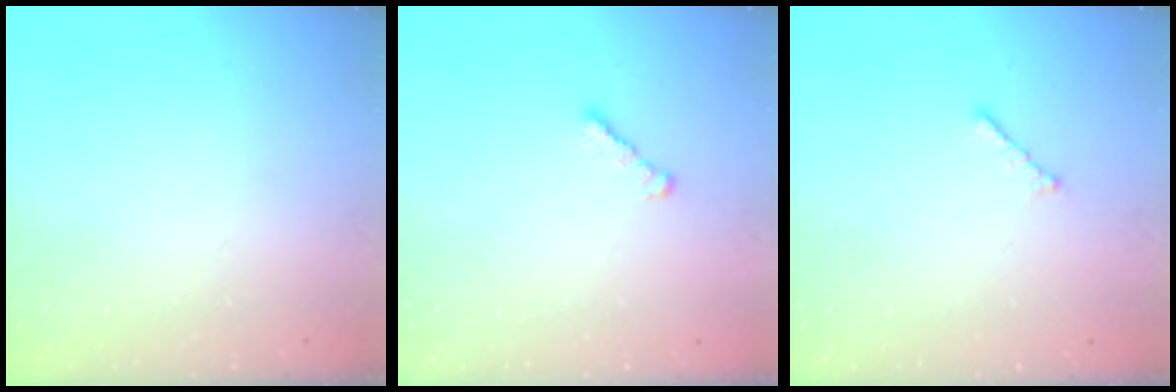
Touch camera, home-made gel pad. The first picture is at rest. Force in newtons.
{"total": 2.5, "press": 2.4, "slide": 0.6}
{"total": 1.9, "press": 1.8, "slide": 0.5}